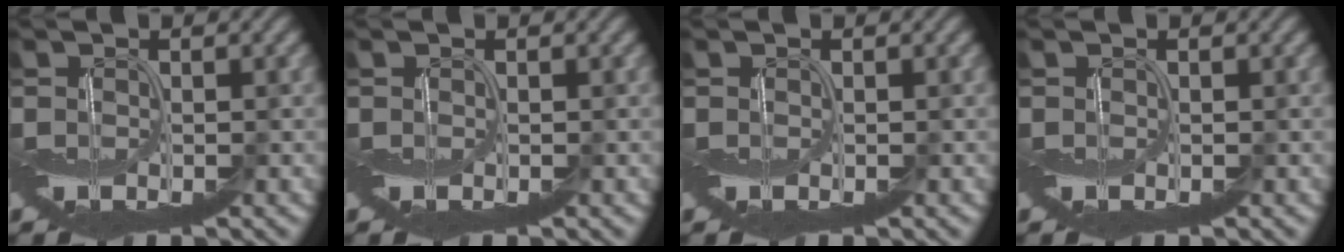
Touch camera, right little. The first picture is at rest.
{"total": 0.0}
{"total": 0.0}
{"total": 0.0}